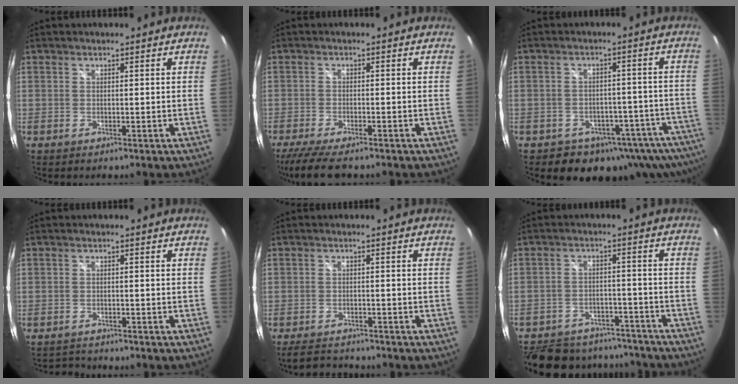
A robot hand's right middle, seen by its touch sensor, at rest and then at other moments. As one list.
[{"total": 8.0, "force": [-6.5, 1.5, 4.5], "torque": [-0.108, -0.035, -0.116]}, {"total": 13.4, "force": [-9.5, 8.3, 4.6], "torque": [-0.084, 0.013, -0.094]}, {"total": 2.7, "force": [-2.6, 0.9, -0.1], "torque": [-0.007, -0.001, -0.046]}, {"total": 5.5, "force": [-5.0, 1.8, 1.4], "torque": [-0.044, -0.004, -0.078]}, {"total": 21.5, "force": [-17.9, 9.3, 7.5], "torque": [-0.180, 0.021, -0.233]}]